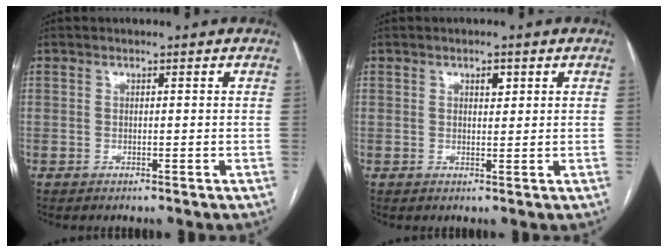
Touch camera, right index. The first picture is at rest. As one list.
[{"total": 1.8, "force": [0.9, 0.8, 1.4], "torque": [-0.022, -0.001, 0.013]}]